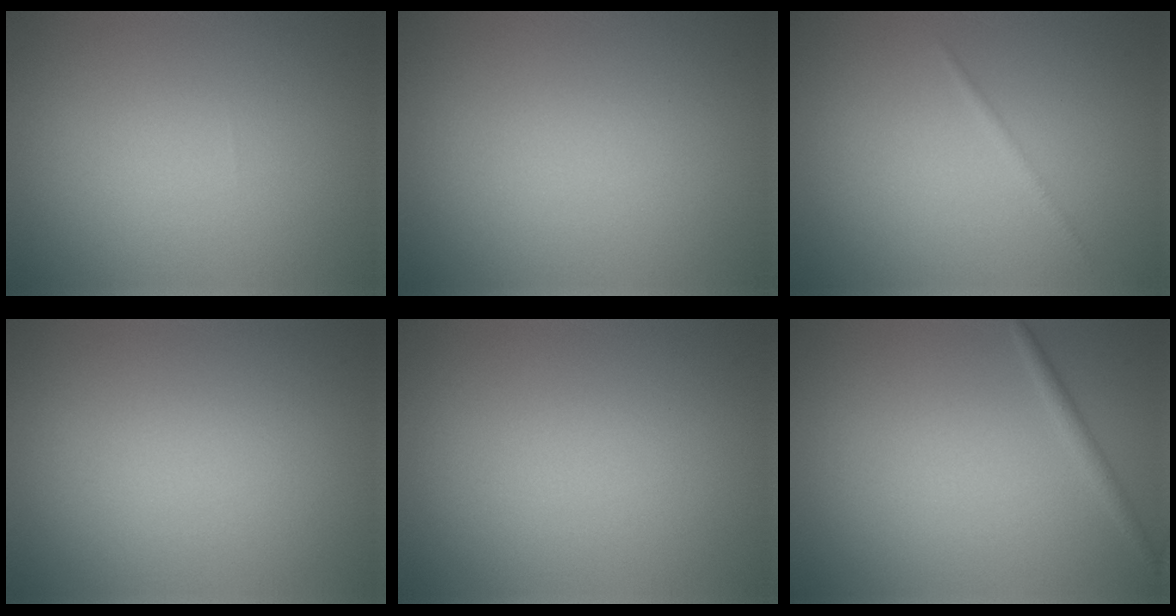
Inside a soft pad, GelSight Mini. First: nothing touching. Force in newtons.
{"total": 0.0}
{"total": 0.6, "press": 0.6, "slide": 0.0}
{"total": 0.0}
{"total": 0.0}
{"total": 1.2, "press": 1.2, "slide": 0.0}